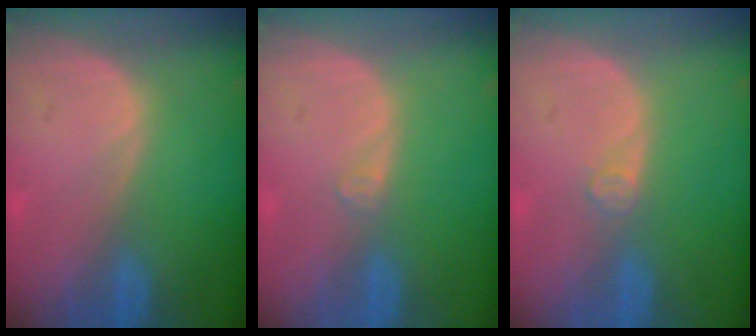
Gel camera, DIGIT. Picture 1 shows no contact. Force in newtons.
{"total": 0.9, "press": 0.8, "slide": 0.2}
{"total": 1.5, "press": 1.5, "slide": 0.2}